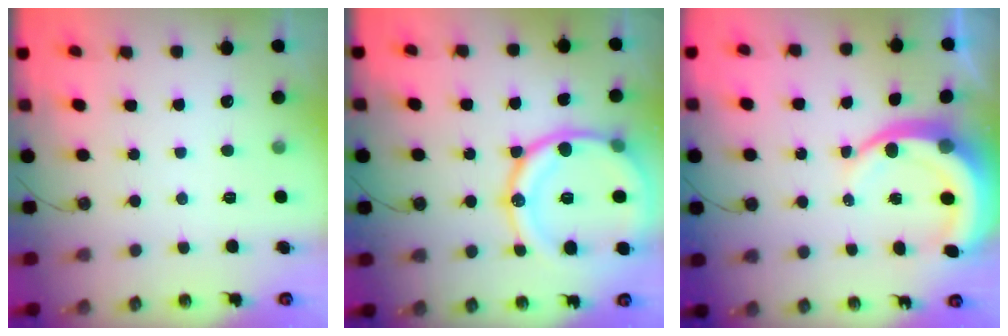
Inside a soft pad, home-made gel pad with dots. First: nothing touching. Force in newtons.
{"total": 21.9, "press": 21.7, "slide": 2.6}
{"total": 9.6, "press": 9.5, "slide": 1.2}